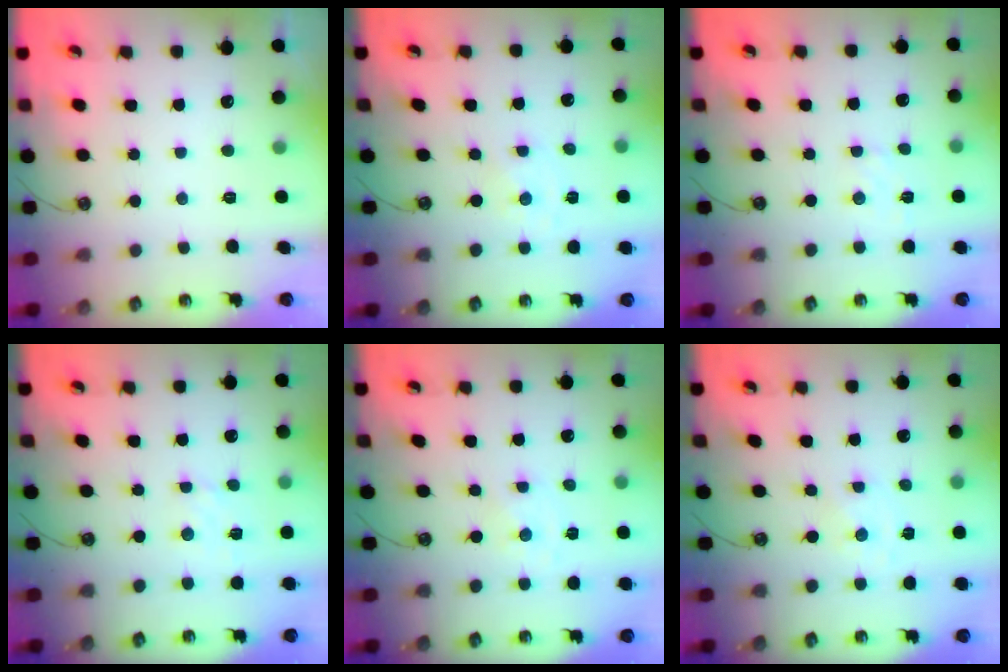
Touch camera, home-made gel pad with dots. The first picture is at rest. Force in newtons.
{"total": 0.0}
{"total": 2.9, "press": 2.9, "slide": 0.5}
{"total": 2.8, "press": 2.8, "slide": 0.4}
{"total": 0.0}
{"total": 0.0}